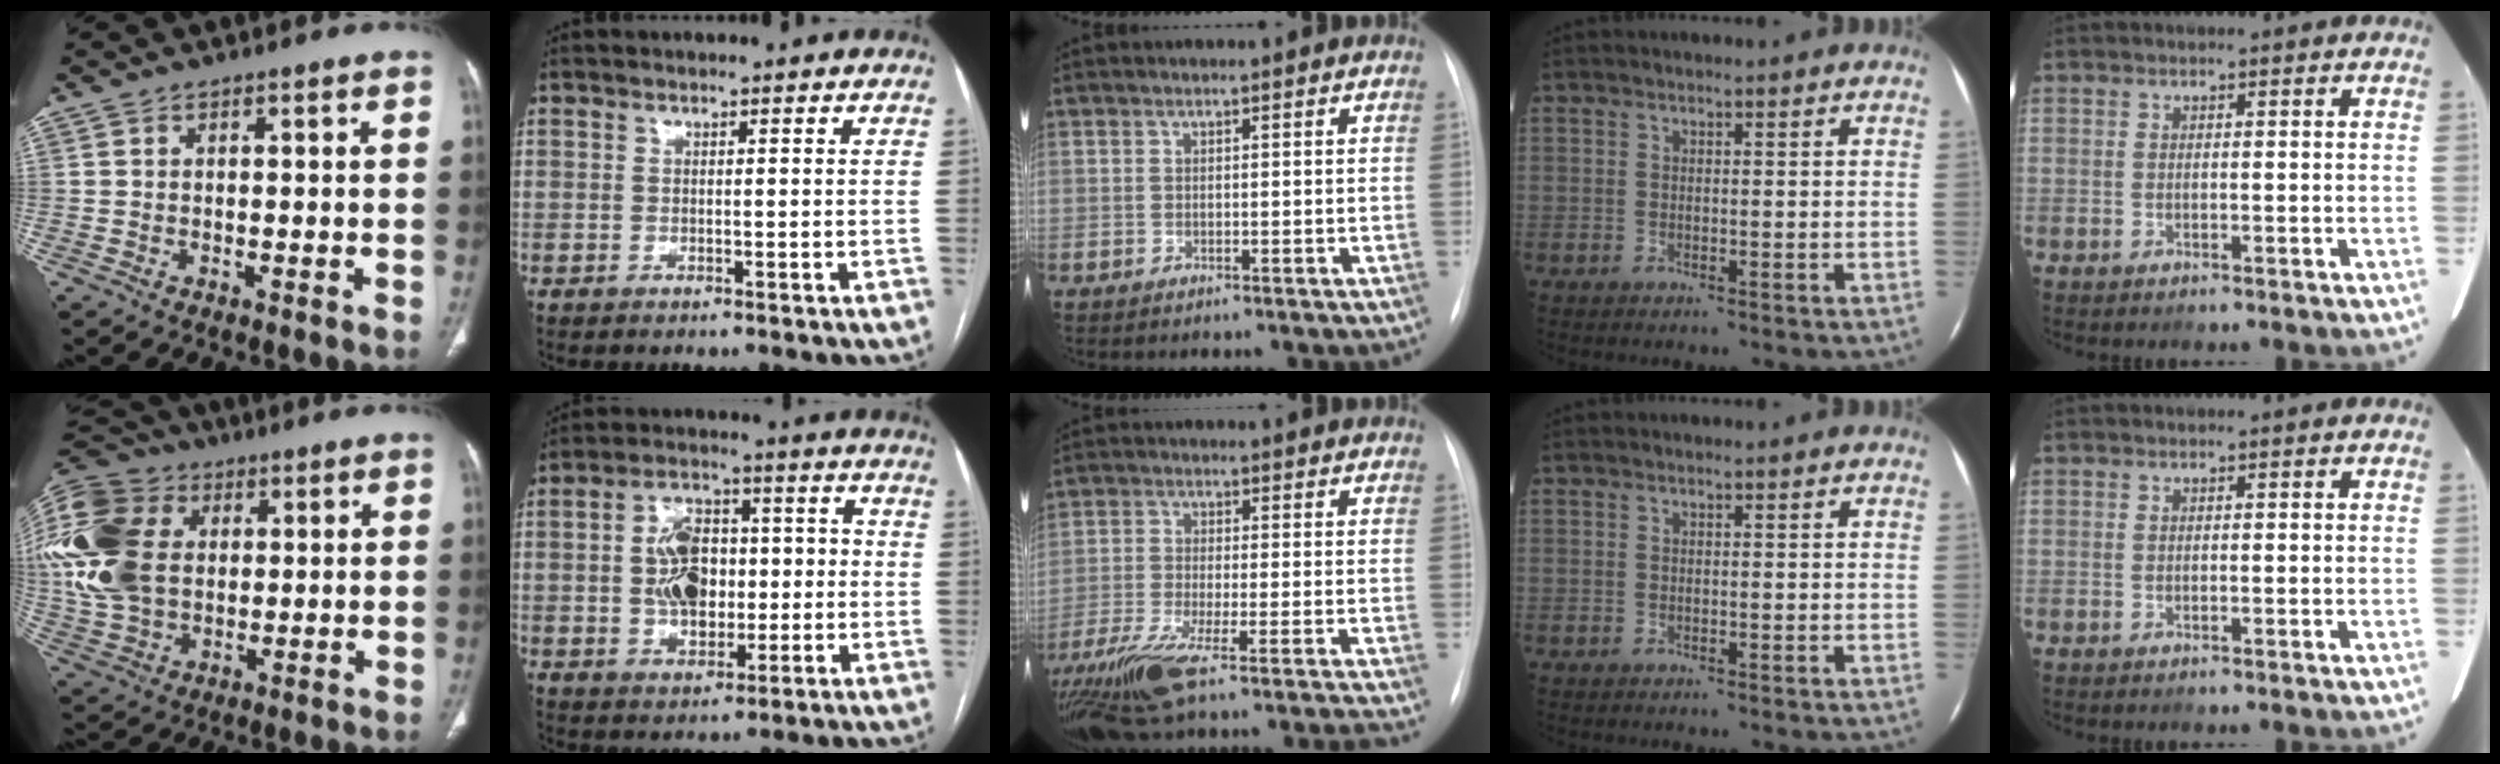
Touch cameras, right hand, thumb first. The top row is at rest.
{"thumb": {"total": 24.3, "force": [4.4, 17.9, 15.8], "torque": [-0.368, 0.025, 0.088]}, "index": {"total": 10.7, "force": [-0.6, 6.9, 8.1], "torque": [-0.147, 0.029, -0.005]}, "middle": {"total": 17.4, "force": [-14.0, -0.6, 10.3], "torque": [-0.190, -0.046, -0.234]}}